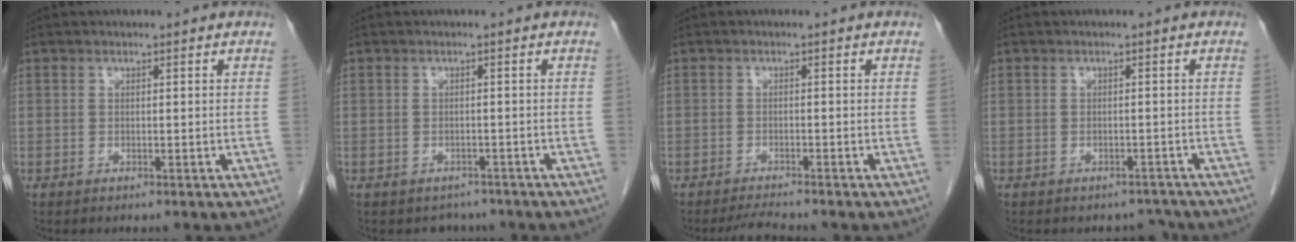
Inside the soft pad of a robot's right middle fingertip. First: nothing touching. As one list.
[{"total": 2.9, "force": [-2.4, 1.7, 0.0], "torque": [-0.002, 0.006, -0.032]}, {"total": 2.5, "force": [-2.4, -0.5, 0.6], "torque": [-0.017, -0.014, -0.042]}, {"total": 2.6, "force": [-2.3, 1.2, -0.3], "torque": [0.009, 0.006, -0.030]}]